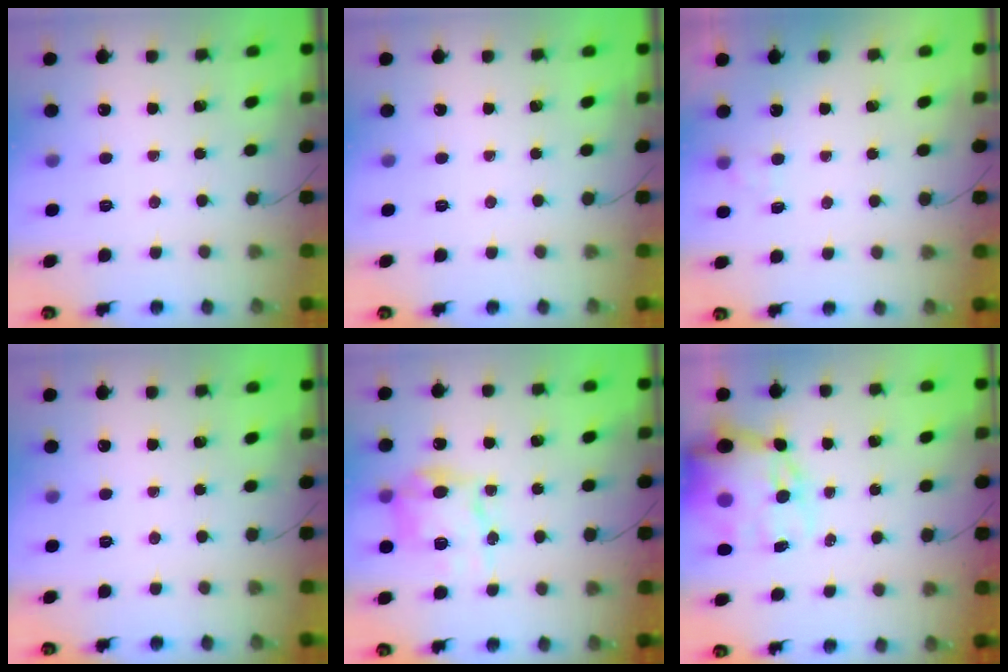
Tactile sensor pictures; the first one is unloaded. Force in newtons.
{"total": 0.0}
{"total": 2.0, "press": 1.4, "slide": 1.4}
{"total": 0.0}
{"total": 12.2, "press": 12.1, "slide": 0.5}
{"total": 15.8, "press": 15.4, "slide": 3.6}